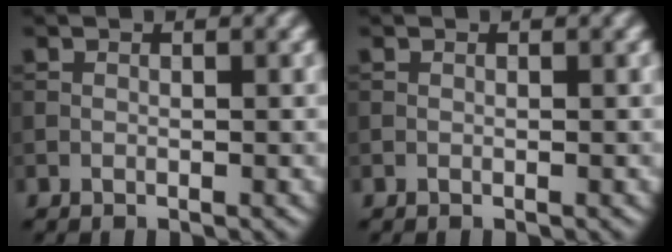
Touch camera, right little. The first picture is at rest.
{"total": 0.0}